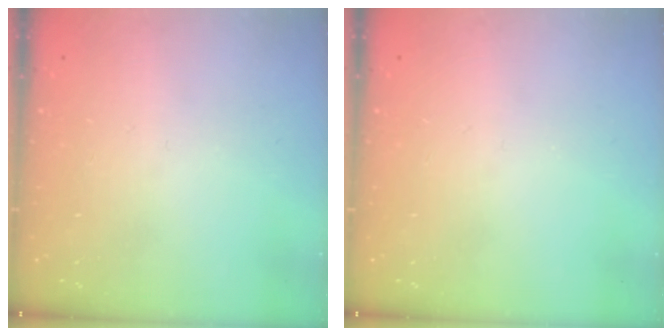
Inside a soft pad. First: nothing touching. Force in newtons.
{"total": 0.0}